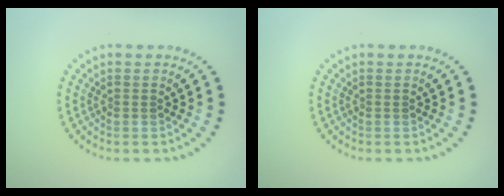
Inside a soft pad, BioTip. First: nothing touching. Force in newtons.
{"total": 0.0}